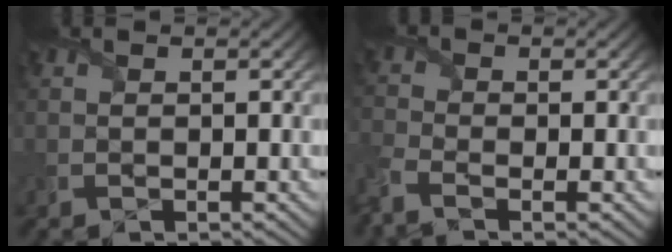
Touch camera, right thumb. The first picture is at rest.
{"total": 3.9, "force": [-2.5, 1.9, 2.5], "torque": [-0.072, -0.010, -0.066]}